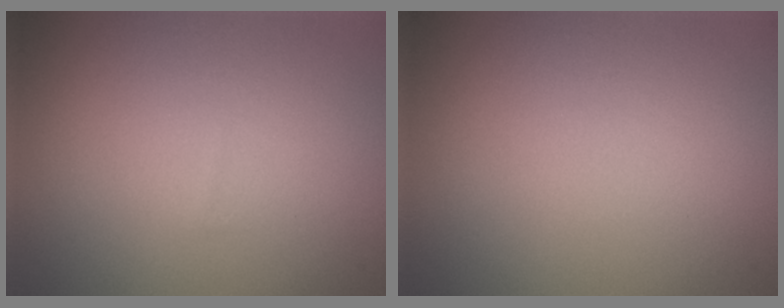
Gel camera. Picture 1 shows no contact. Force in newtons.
{"total": 0.0}